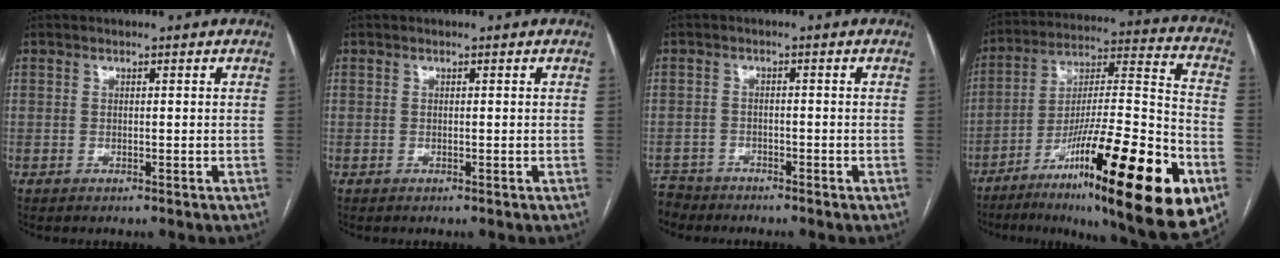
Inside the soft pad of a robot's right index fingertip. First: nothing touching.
{"total": 0.0}
{"total": 4.1, "force": [-3.7, 1.4, -0.8], "torque": [0.016, -0.008, -0.074]}
{"total": 29.9, "force": [-13.9, 3.2, 26.2], "torque": [-0.351, -0.029, -0.220]}